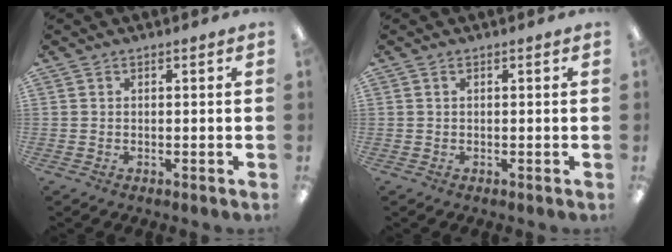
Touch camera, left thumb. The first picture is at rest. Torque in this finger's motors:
{"motor_torque": [0.00, 0.00, 0.00, 0.01, 0.00]}